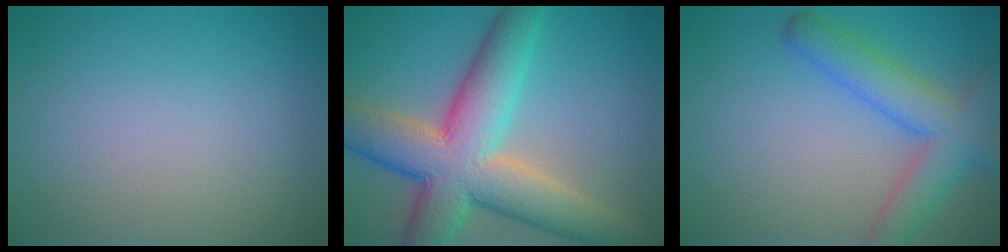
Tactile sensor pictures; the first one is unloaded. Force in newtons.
{"total": 11.3, "press": 11.3, "slide": 0.8}
{"total": 4.5, "press": 4.5, "slide": 0.3}